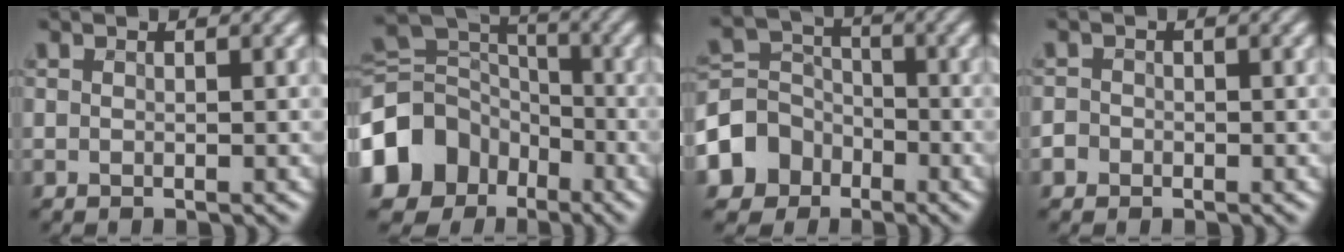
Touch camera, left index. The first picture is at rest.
{"total": 9.7, "force": [-4.6, 7.6, 4.0], "torque": [-0.089, -0.001, -0.102]}
{"total": 5.9, "force": [-3.0, 4.9, 1.4], "torque": [-0.020, 0.008, -0.081]}
{"total": 1.2, "force": [-0.7, 1.0, 0.2], "torque": [0.000, 0.002, -0.012]}